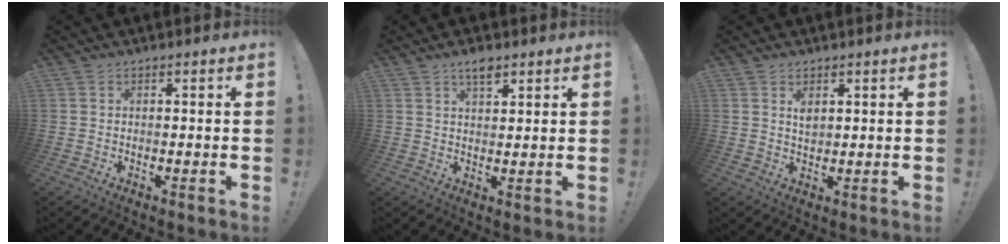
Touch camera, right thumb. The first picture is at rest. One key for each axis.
{"total": 4.5, "fx": 3.1, "fy": 1.6, "fz": 2.8, "tx": -0.040, "ty": -0.014, "tz": 0.051}
{"total": 2.8, "fx": 1.5, "fy": 1.5, "fz": 1.8, "tx": -0.023, "ty": -0.010, "tz": 0.023}